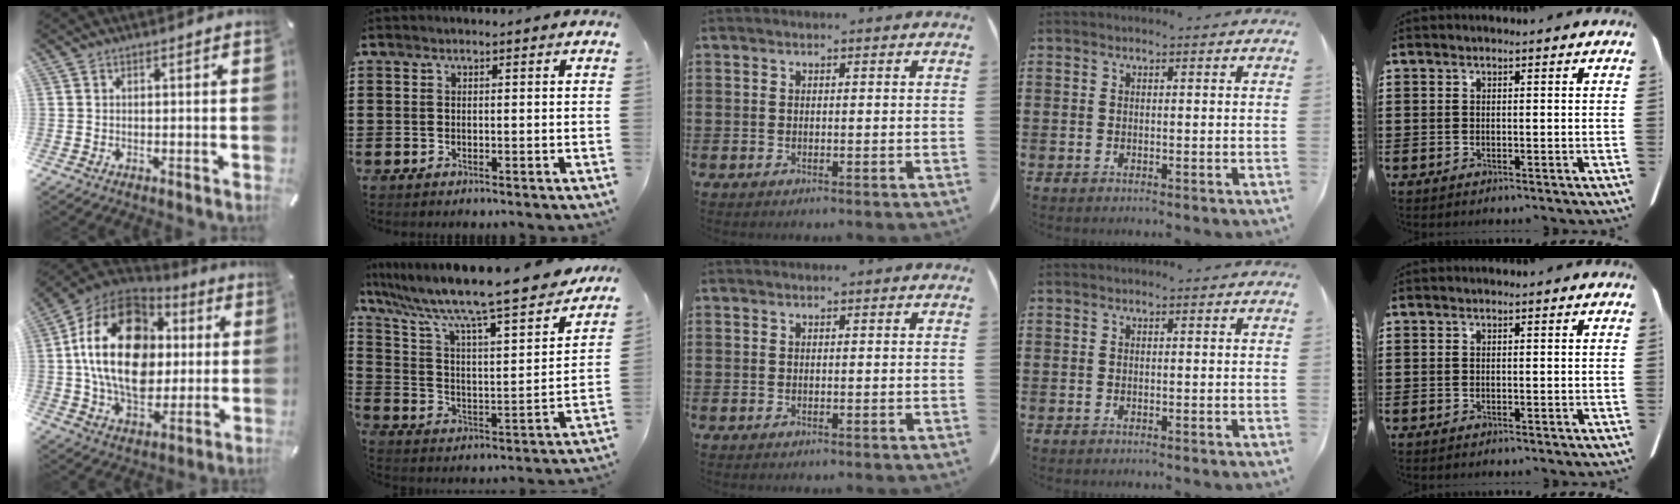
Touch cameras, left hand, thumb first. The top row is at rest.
{"thumb": {"total": 24.1, "force": [2.9, 16.8, 17.0], "torque": [-0.321, 0.007, 0.049]}, "index": {"total": 10.5, "force": [8.9, 0.4, 5.5], "torque": [-0.146, -0.069, 0.143]}}